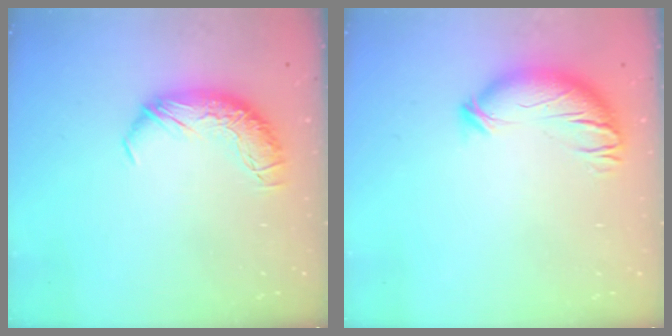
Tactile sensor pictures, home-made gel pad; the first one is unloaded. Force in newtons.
{"total": 3.7, "press": 2.9, "slide": 2.3}